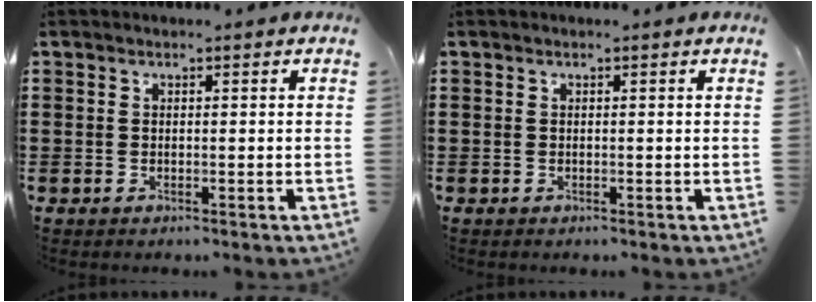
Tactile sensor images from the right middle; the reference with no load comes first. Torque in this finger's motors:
{"motor_torque": [-0.03, -0.33, -0.04, -0.01]}